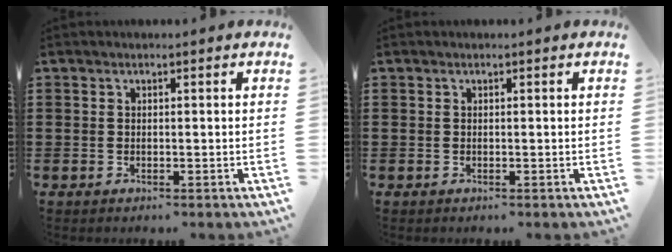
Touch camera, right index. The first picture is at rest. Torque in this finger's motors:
{"motor_torque": [-0.01, 0.02, 0.00, 0.00]}